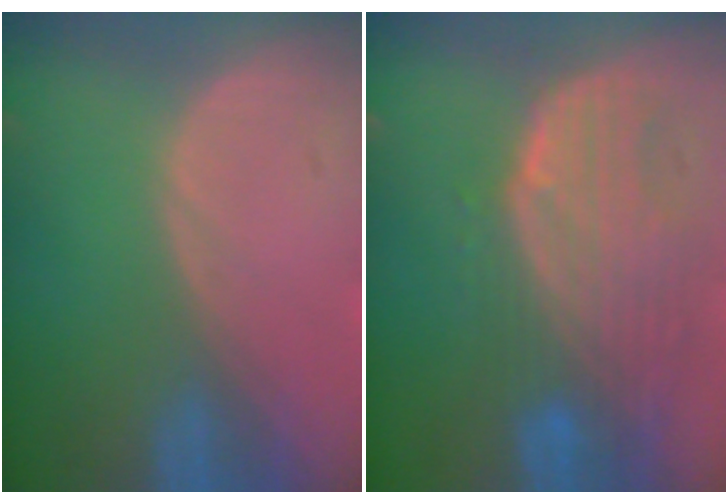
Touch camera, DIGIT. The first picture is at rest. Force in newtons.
{"total": 10.5, "press": 9.0, "slide": 5.3}